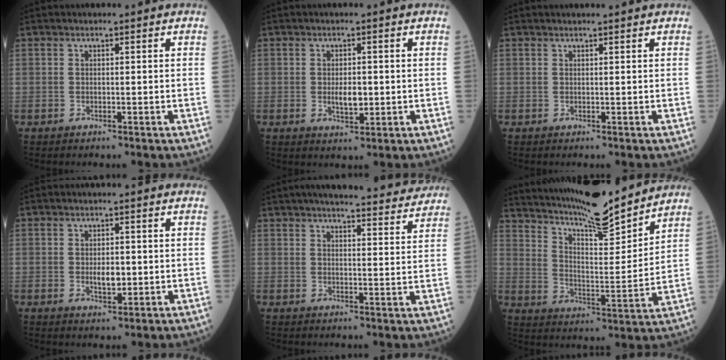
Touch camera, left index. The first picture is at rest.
{"total": 3.2, "force": [-0.2, 1.3, 2.9], "torque": [-0.054, -0.002, 0.001]}
{"total": 2.1, "force": [2.0, -0.1, 0.8], "torque": [-0.008, 0.013, 0.026]}
{"total": 2.9, "force": [-0.1, 1.3, 2.6], "torque": [-0.049, -0.002, 0.002]}
{"total": 19.1, "force": [17.3, 2.3, 7.8], "torque": [-0.101, 0.008, 0.217]}
{"total": 17.4, "force": [15.8, 1.2, 7.3], "torque": [-0.136, -0.004, 0.251]}